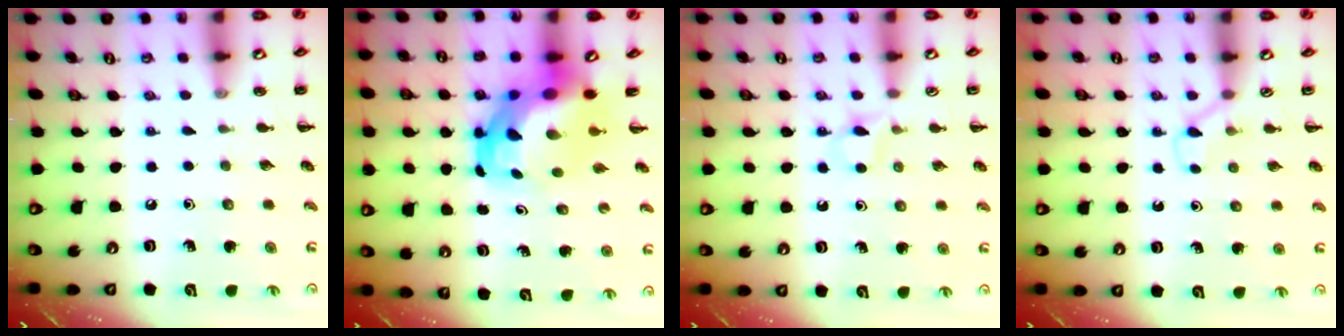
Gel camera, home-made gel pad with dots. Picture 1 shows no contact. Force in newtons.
{"total": 7.3, "press": 7.0, "slide": 2.0}
{"total": 3.0, "press": 2.8, "slide": 1.2}
{"total": 2.1, "press": 2.0, "slide": 0.8}